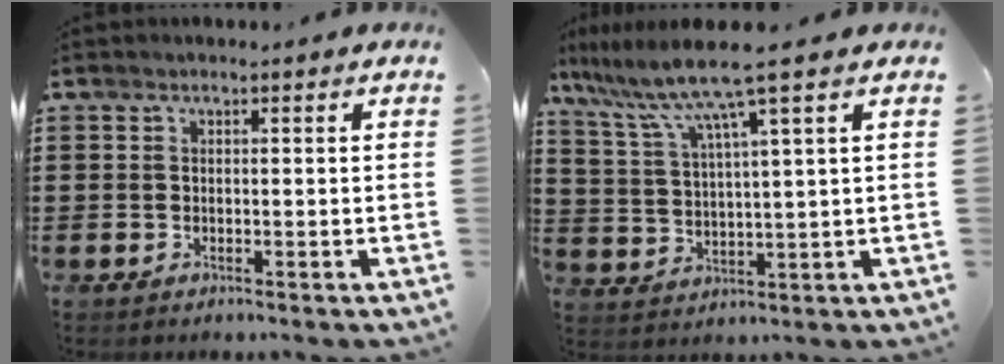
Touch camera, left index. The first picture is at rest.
{"total": 8.0, "force": [5.5, -0.6, 5.8], "torque": [-0.137, -0.032, 0.088]}